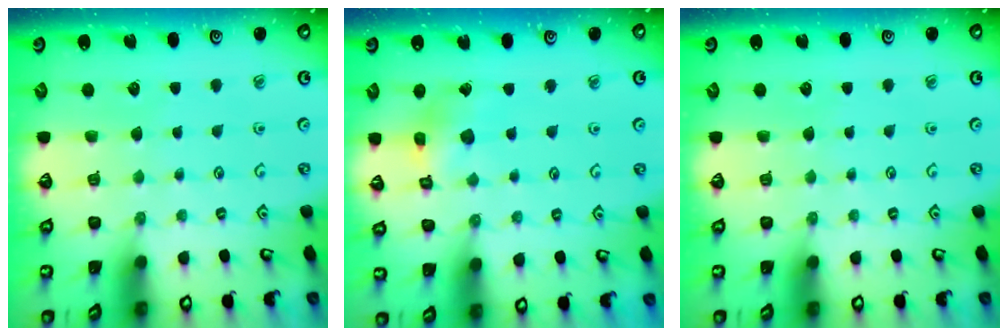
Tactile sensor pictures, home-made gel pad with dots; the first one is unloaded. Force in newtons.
{"total": 6.6, "press": 6.5, "slide": 0.6}
{"total": 0.0}